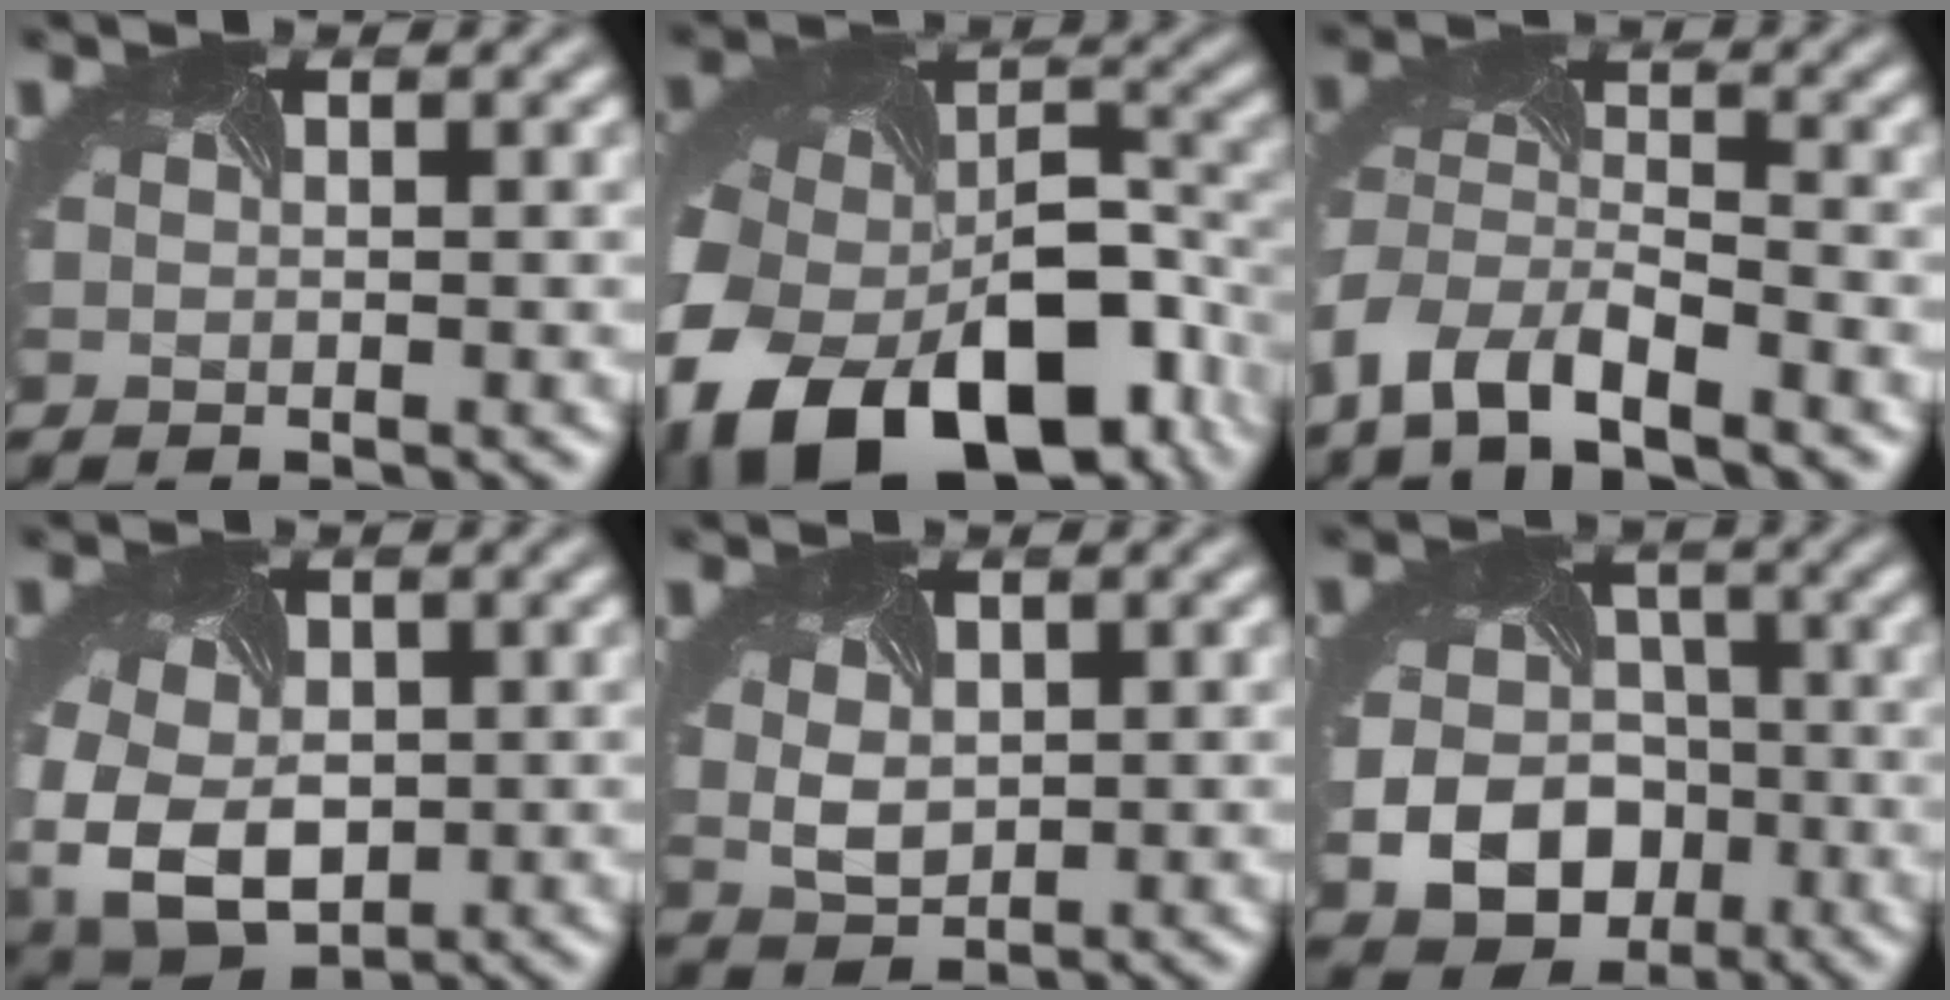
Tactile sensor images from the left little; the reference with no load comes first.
{"total": 16.4, "force": [-8.5, 10.3, 9.6], "torque": [-0.185, -0.047, -0.116]}
{"total": 6.3, "force": [-4.8, 2.1, 3.5], "torque": [-0.070, -0.009, -0.096]}
{"total": 8.2, "force": [-1.6, 6.0, 5.4], "torque": [-0.136, -0.041, -0.006]}
{"total": 2.5, "force": [0.7, 1.8, 1.5], "torque": [-0.037, -0.006, 0.020]}
{"total": 9.0, "force": [-3.3, 7.2, 4.2], "torque": [-0.068, -0.032, -0.055]}